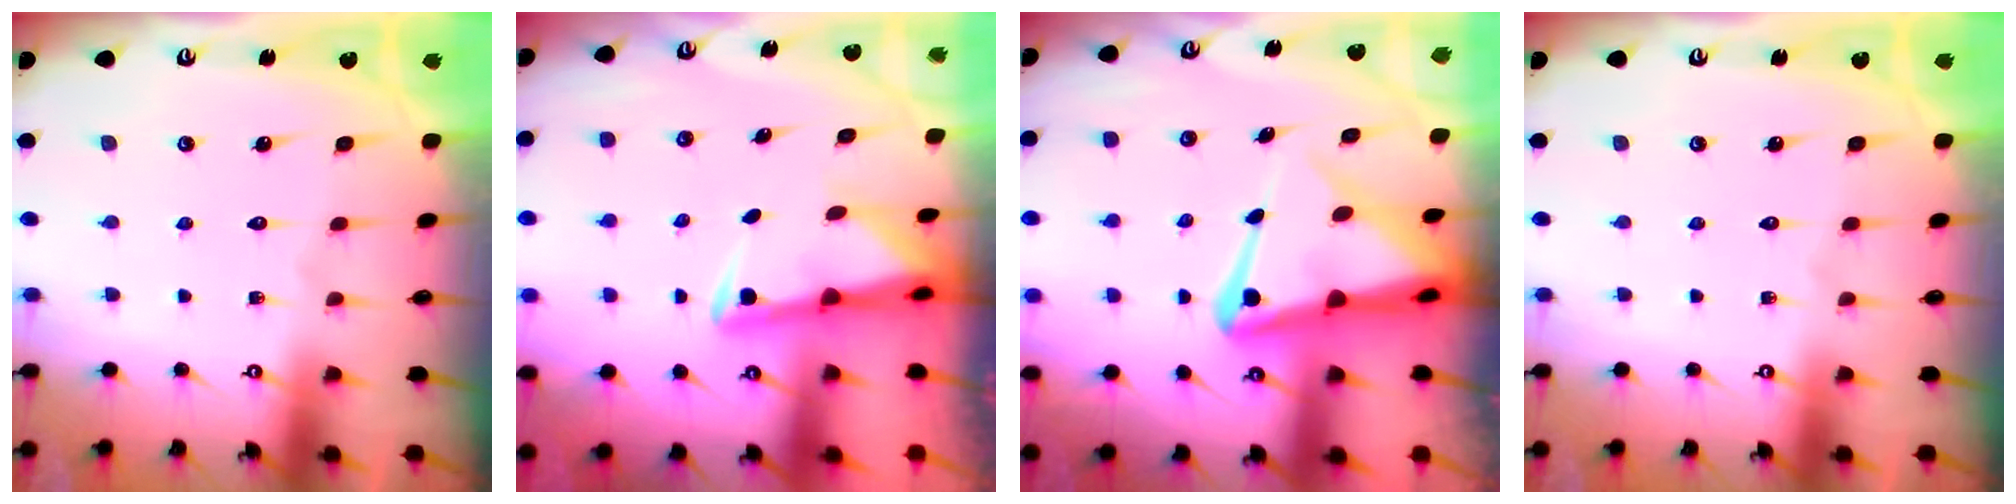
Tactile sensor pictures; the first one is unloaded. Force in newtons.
{"total": 2.9, "press": 2.9, "slide": 0.6}
{"total": 9.2, "press": 9.2, "slide": 1.1}
{"total": 0.0}